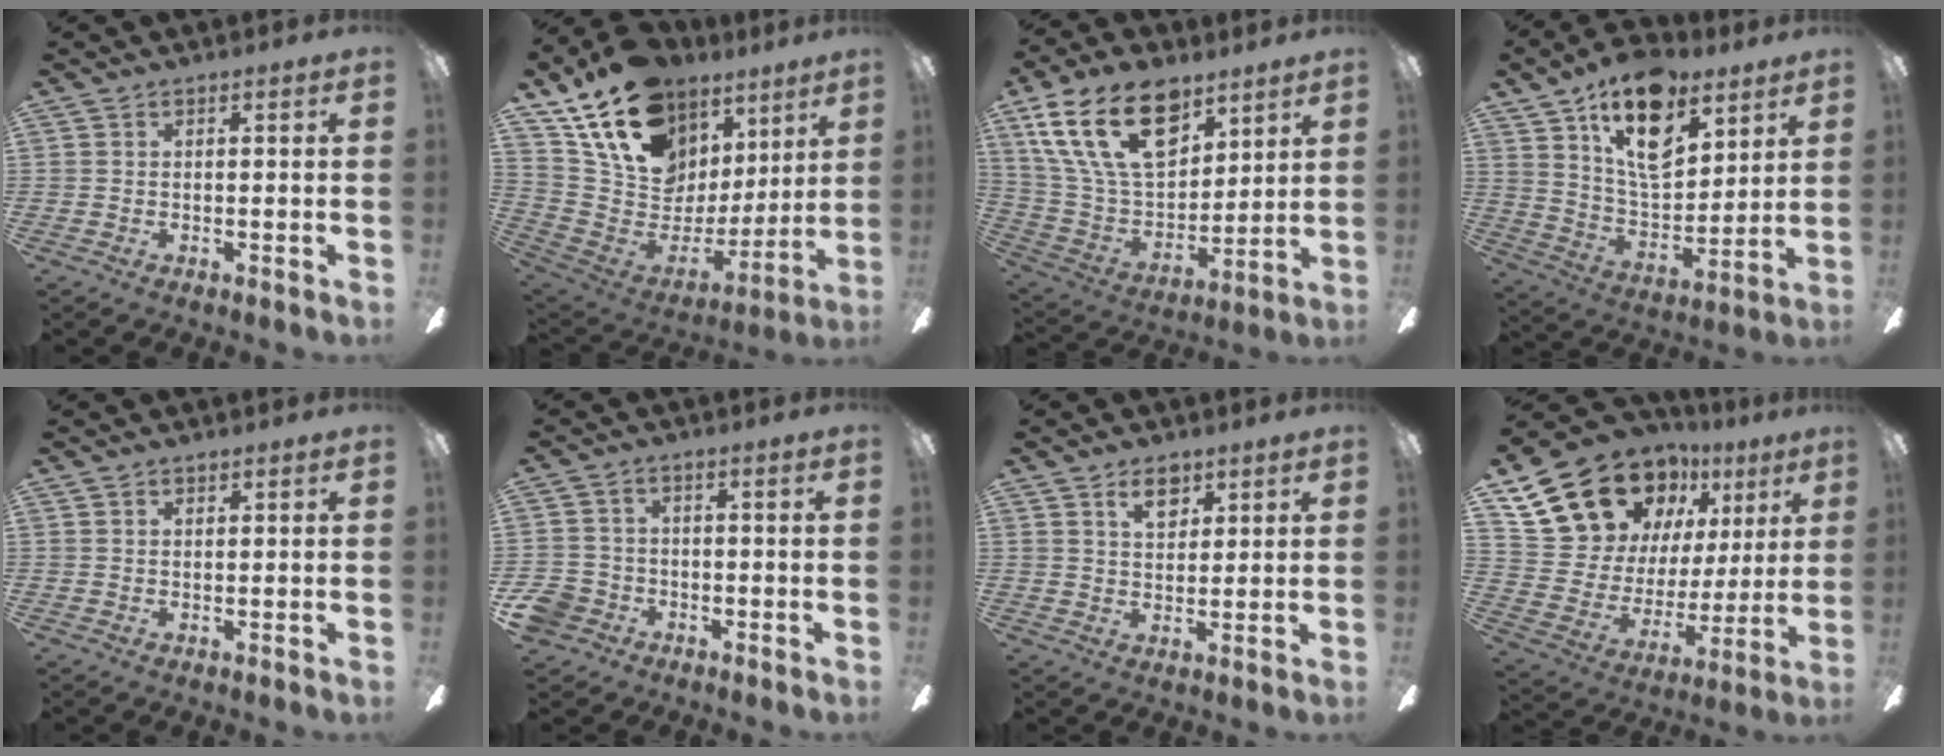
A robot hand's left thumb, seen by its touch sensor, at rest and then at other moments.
{"total": 19.0, "force": [12.4, 11.9, 8.3], "torque": [-0.159, -0.079, 0.233]}
{"total": 22.8, "force": [12.0, 12.8, 14.6], "torque": [-0.281, -0.052, 0.210]}
{"total": 19.0, "force": [11.4, 9.8, 11.7], "torque": [-0.192, -0.053, 0.202]}
{"total": 0.9, "force": [0.8, 0.5, 0.1], "torque": [-0.002, 0.001, 0.014]}
{"total": 6.5, "force": [-3.2, 5.3, 2.0], "torque": [-0.062, 0.021, -0.064]}
{"total": 5.9, "force": [3.7, 3.4, 3.2], "torque": [-0.041, -0.008, 0.062]}
{"total": 20.9, "force": [13.8, 13.6, 7.9], "torque": [-0.148, -0.086, 0.276]}